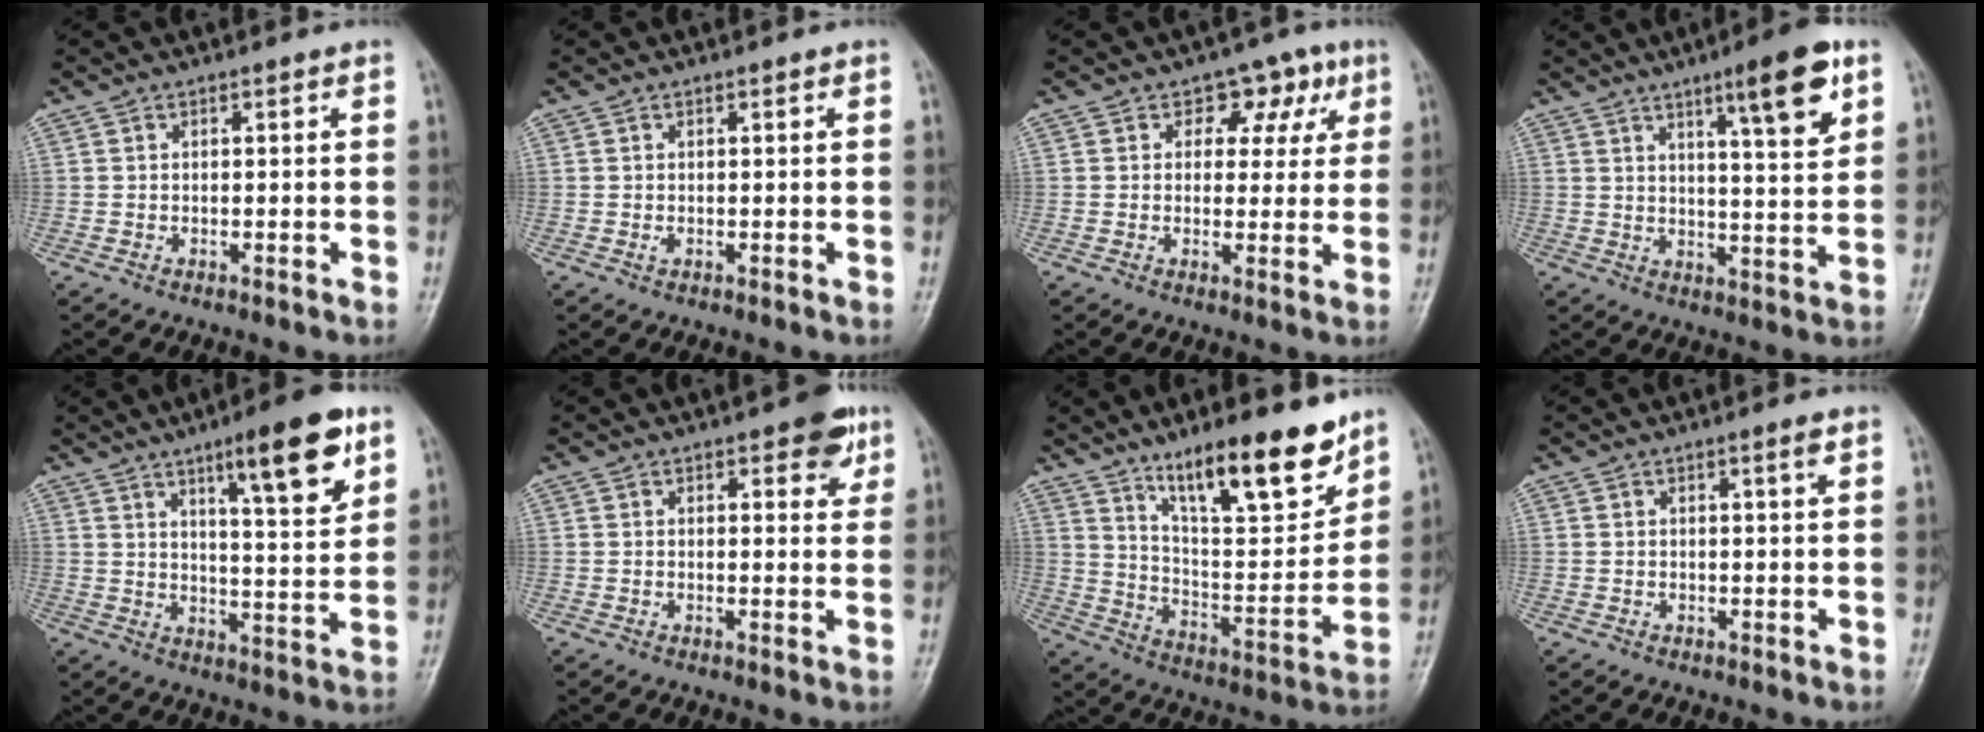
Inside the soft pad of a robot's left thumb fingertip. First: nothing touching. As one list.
[{"total": 0.5, "force": [0.1, 0.3, 0.4], "torque": [-0.004, 0.000, 0.003]}, {"total": 6.6, "force": [2.9, 4.9, 3.4], "torque": [0.004, -0.004, 0.031]}, {"total": 11.2, "force": [6.0, 1.9, 9.3], "torque": [-0.125, -0.033, 0.088]}, {"total": 13.8, "force": [7.7, 2.9, 11.1], "torque": [-0.147, -0.040, 0.114]}, {"total": 5.3, "force": [2.9, 2.3, 3.8], "torque": [-0.028, -0.010, 0.030]}, {"total": 18.4, "force": [12.7, 4.8, 12.4], "torque": [-0.161, -0.078, 0.219]}, {"total": 1.4, "force": [0.8, -0.1, 1.2], "torque": [-0.020, -0.005, 0.013]}]